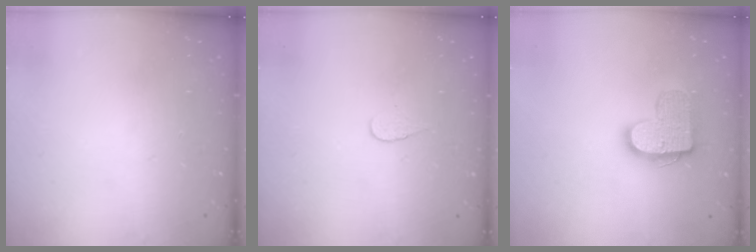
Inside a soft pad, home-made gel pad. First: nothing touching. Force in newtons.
{"total": 3.7, "press": 3.7, "slide": 0.4}
{"total": 13.5, "press": 13.5, "slide": 0.6}